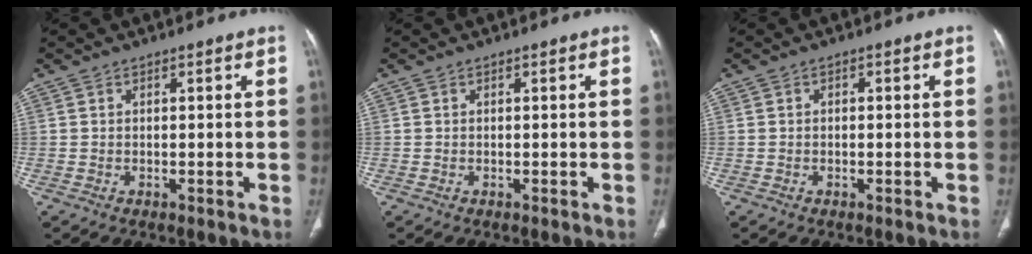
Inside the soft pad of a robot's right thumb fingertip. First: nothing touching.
{"total": 0.0}
{"total": 0.5, "force": [0.0, 0.3, 0.4], "torque": [-0.005, 0.001, -0.003]}